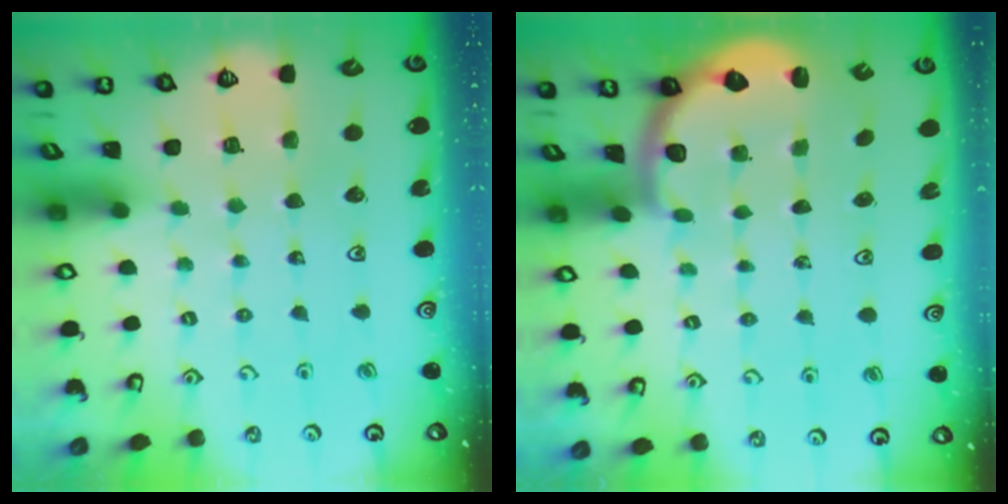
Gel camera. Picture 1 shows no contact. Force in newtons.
{"total": 2.1, "press": 1.9, "slide": 0.8}